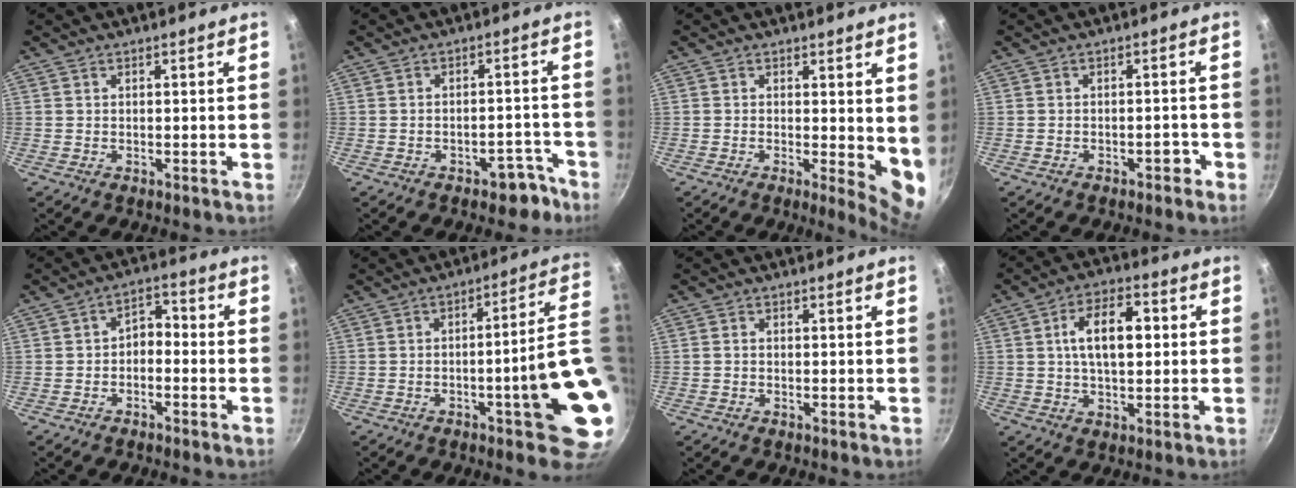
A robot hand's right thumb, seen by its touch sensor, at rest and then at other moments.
{"total": 5.1, "force": [-3.6, 2.8, 2.3], "torque": [0.005, 0.053, -0.026]}
{"total": 6.5, "force": [0.6, 2.3, 6.0], "torque": [-0.074, -0.020, 0.007]}
{"total": 2.0, "force": [-1.3, 1.0, 1.1], "torque": [-0.003, 0.023, -0.011]}
{"total": 4.2, "force": [-1.4, 2.8, 2.8], "torque": [-0.025, 0.030, -0.029]}
{"total": 16.7, "force": [-3.3, 3.1, 16.1], "torque": [-0.183, 0.023, -0.041]}
{"total": 0.7, "force": [-0.2, 0.6, 0.4], "torque": [-0.007, 0.004, -0.006]}
{"total": 10.8, "force": [1.4, 5.8, 8.9], "torque": [-0.128, 0.015, 0.016]}